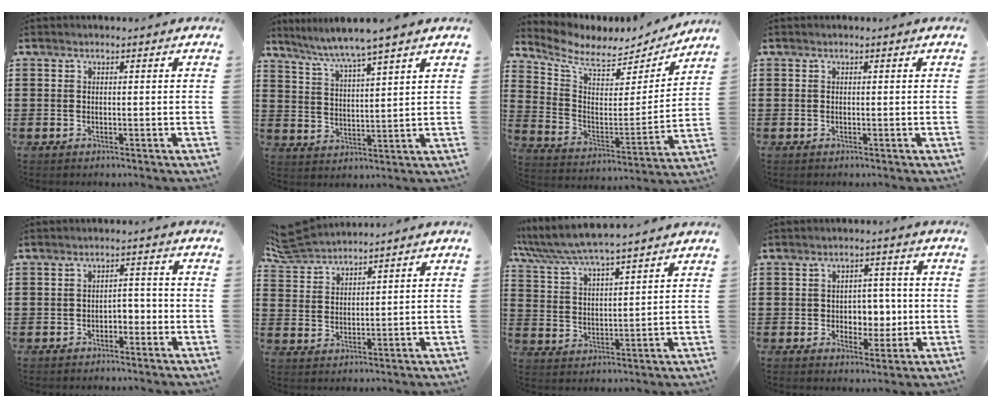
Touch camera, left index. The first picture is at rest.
{"total": 5.2, "force": [4.5, -1.0, 2.4], "torque": [-0.065, -0.029, 0.073]}
{"total": 6.7, "force": [5.9, 2.3, 2.1], "torque": [-0.076, -0.049, 0.100]}
{"total": 0.0}
{"total": 2.3, "force": [-1.9, 1.0, 0.8], "torque": [-0.022, 0.006, -0.043]}
{"total": 4.8, "force": [4.7, 0.6, 0.8], "torque": [-0.036, -0.014, 0.088]}
{"total": 5.4, "force": [5.1, 0.1, 1.8], "torque": [-0.056, -0.031, 0.085]}
{"total": 4.7, "force": [-0.3, 3.9, 2.7], "torque": [-0.041, 0.001, -0.014]}